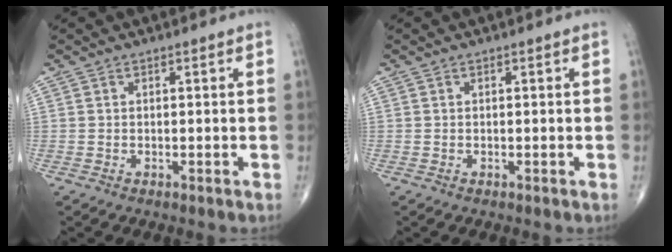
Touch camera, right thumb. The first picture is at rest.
{"total": 0.0}